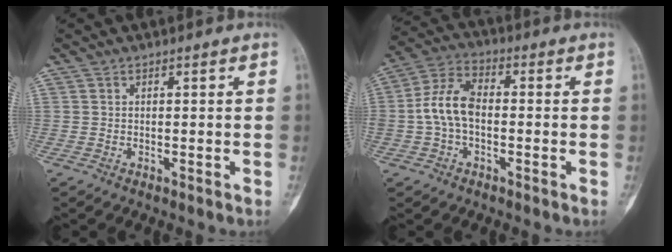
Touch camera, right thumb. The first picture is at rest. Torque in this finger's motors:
{"motor_torque": [0.12, 0.13, 0.66, 0.52, 0.23]}